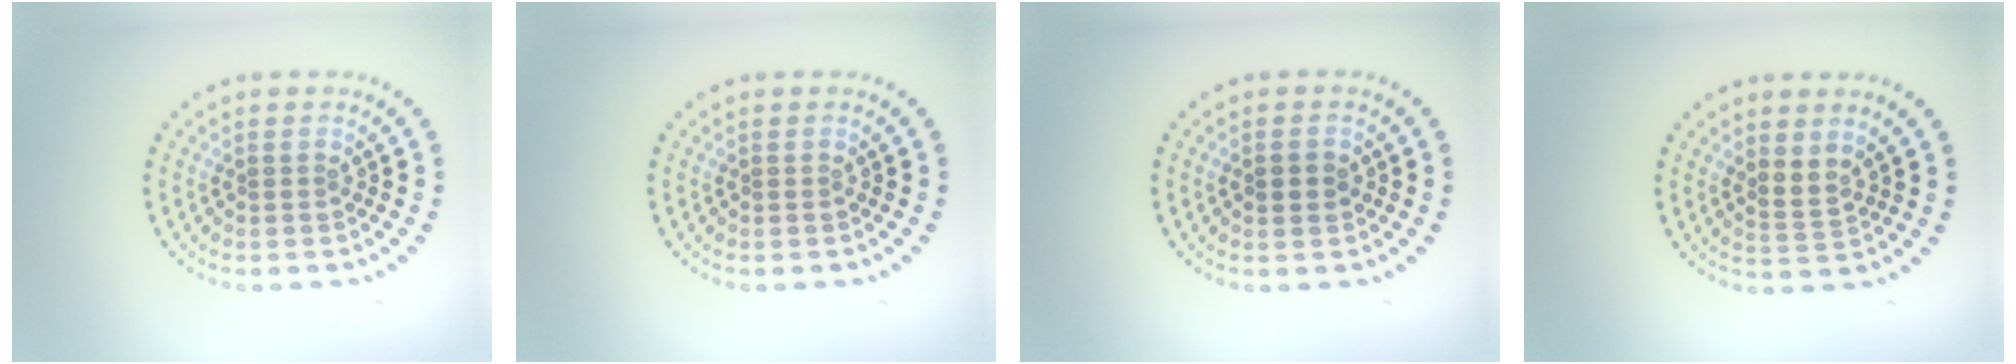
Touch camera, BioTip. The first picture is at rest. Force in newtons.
{"total": 0.0}
{"total": 1.9, "press": 1.9, "slide": 0.1}
{"total": 1.7, "press": 1.3, "slide": 1.0}